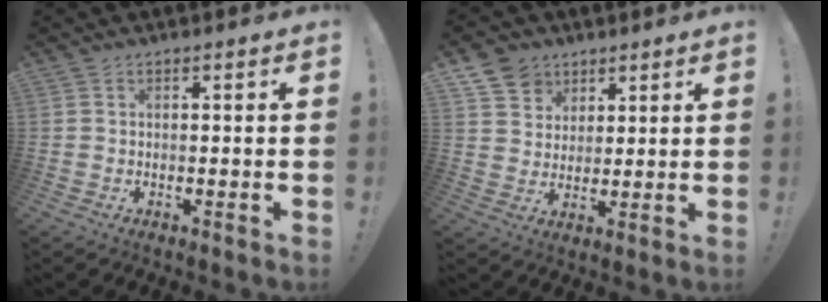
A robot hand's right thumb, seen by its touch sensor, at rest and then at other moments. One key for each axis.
{"total": 8.4, "fx": 5.3, "fy": 6.4, "fz": 1.3, "tx": -0.020, "ty": -0.036, "tz": 0.105}